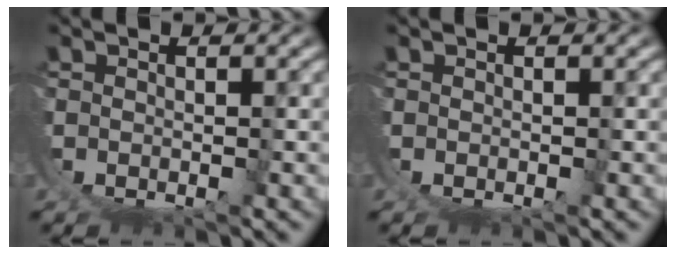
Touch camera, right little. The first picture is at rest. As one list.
[{"total": 0.0}]